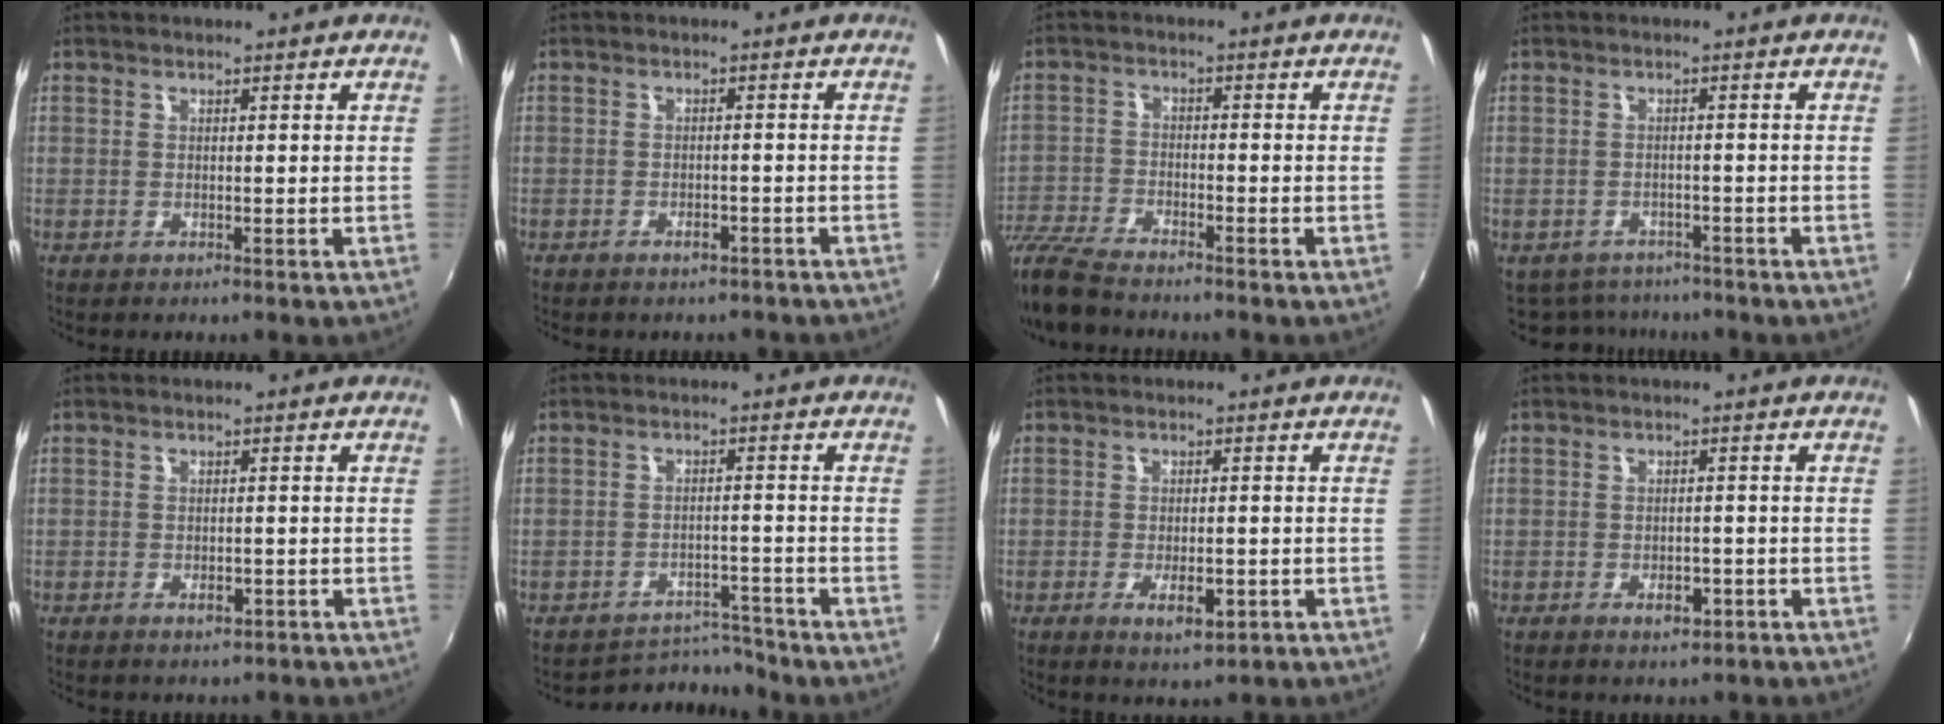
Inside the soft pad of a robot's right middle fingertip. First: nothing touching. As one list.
[{"total": 3.8, "force": [-3.3, 1.7, 1.1], "torque": [-0.021, -0.002, -0.039]}, {"total": 10.4, "force": [-8.9, 2.8, 4.6], "torque": [-0.122, -0.022, -0.176]}, {"total": 7.9, "force": [-6.8, 3.7, 1.8], "torque": [-0.051, -0.010, -0.096]}, {"total": 2.7, "force": [-2.1, 1.4, 1.0], "torque": [-0.015, -0.001, -0.023]}, {"total": 7.1, "force": [-7.0, 0.9, -0.8], "torque": [0.003, 0.019, -0.107]}, {"total": 4.6, "force": [-2.3, 2.0, 3.4], "torque": [-0.071, -0.008, -0.032]}, {"total": 3.4, "force": [-2.3, 1.9, 1.6], "torque": [-0.028, 0.004, -0.022]}]